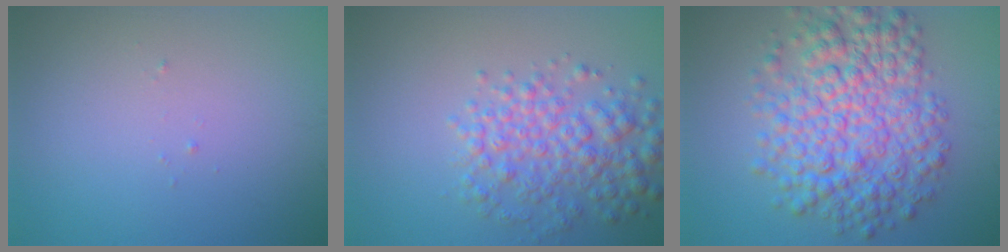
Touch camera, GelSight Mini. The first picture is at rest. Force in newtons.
{"total": 5.0, "press": 5.0, "slide": 0.0}
{"total": 9.1, "press": 9.1, "slide": 0.1}